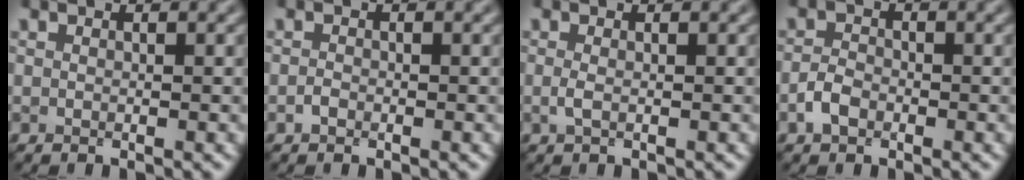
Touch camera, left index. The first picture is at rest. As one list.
[{"total": 0.7, "force": [-0.4, 0.4, 0.4], "torque": [-0.008, -0.001, -0.009]}, {"total": 0.9, "force": [-0.1, 0.3, 0.9], "torque": [-0.021, -0.003, -0.004]}, {"total": 2.0, "force": [-1.1, 1.2, 1.1], "torque": [-0.021, 0.004, -0.025]}]